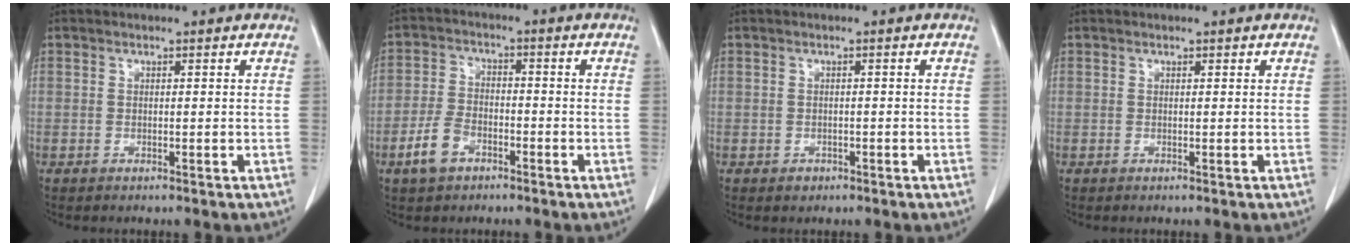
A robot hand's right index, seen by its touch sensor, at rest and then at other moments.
{"total": 5.7, "force": [-3.3, 3.2, 3.4], "torque": [-0.081, 0.005, -0.063]}
{"total": 1.1, "force": [-0.7, 0.9, 0.2], "torque": [-0.003, 0.002, -0.008]}
{"total": 0.0}